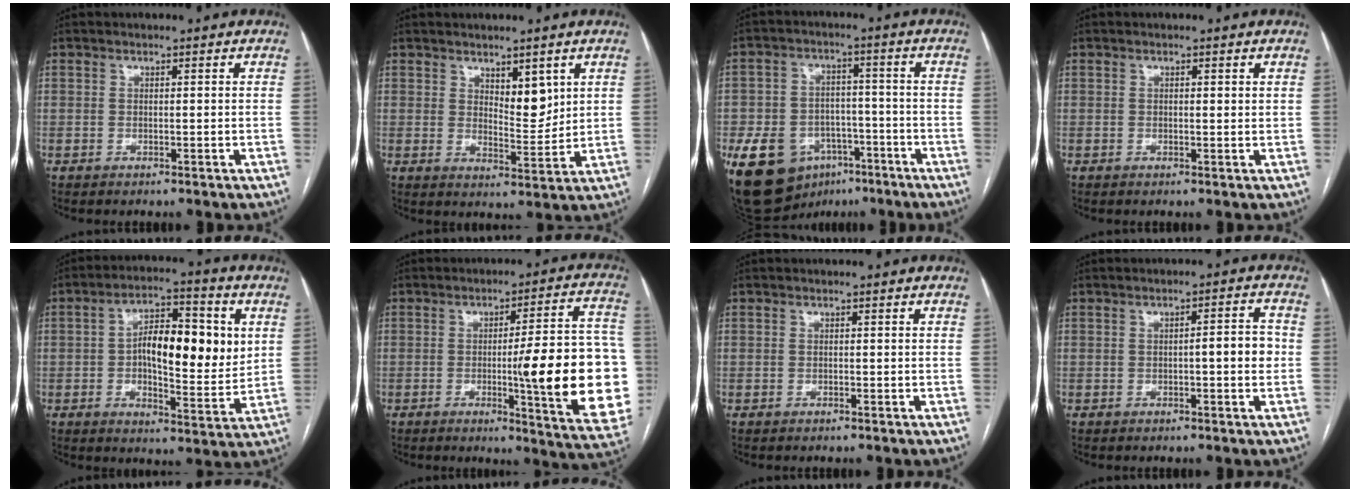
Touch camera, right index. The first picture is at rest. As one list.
[{"total": 5.0, "force": [2.5, 2.0, 3.9], "torque": [-0.062, -0.010, 0.046]}, {"total": 13.8, "force": [-7.1, 9.7, 6.8], "torque": [-0.121, 0.018, -0.106]}, {"total": 0.8, "force": [0.4, 0.3, 0.6], "torque": [-0.012, -0.001, 0.003]}, {"total": 14.1, "force": [2.0, 5.0, 13.0], "torque": [-0.203, 0.017, 0.029]}, {"total": 20.3, "force": [-2.8, 1.9, 20.0], "torque": [-0.172, 0.014, -0.024]}, {"total": 0.0}, {"total": 4.0, "force": [-0.4, 0.7, 3.9], "torque": [-0.052, 0.010, -0.006]}]